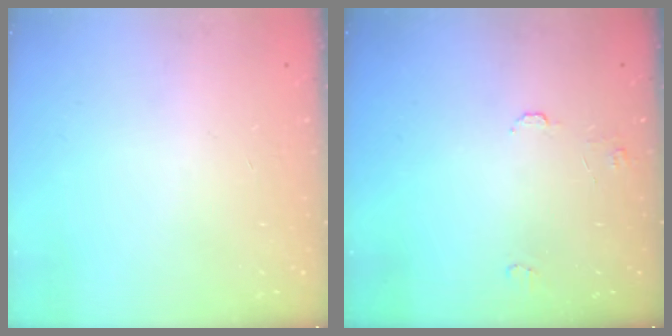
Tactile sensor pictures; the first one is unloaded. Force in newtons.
{"total": 6.4, "press": 6.4, "slide": 0.6}